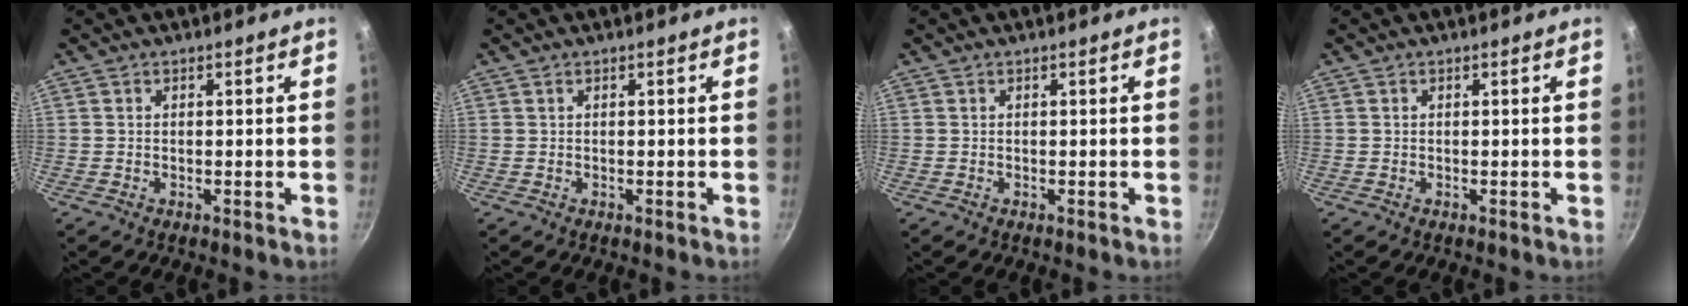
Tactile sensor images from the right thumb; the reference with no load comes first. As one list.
[{"total": 0.0}, {"total": 0.0}, {"total": 0.0}]